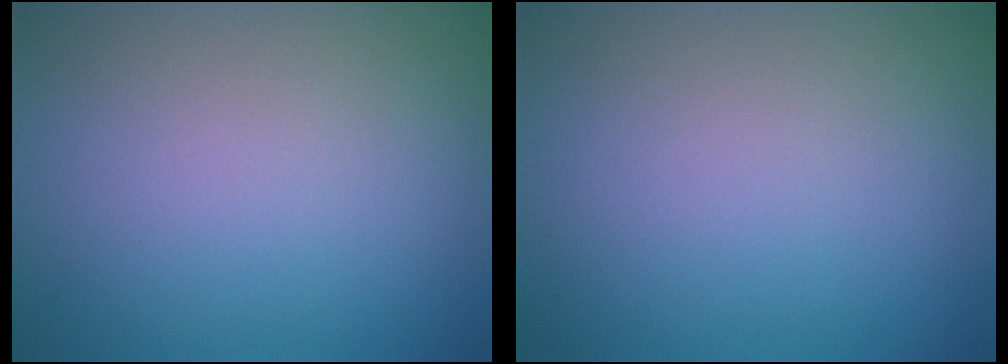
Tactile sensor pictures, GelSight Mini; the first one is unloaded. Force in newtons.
{"total": 0.0}